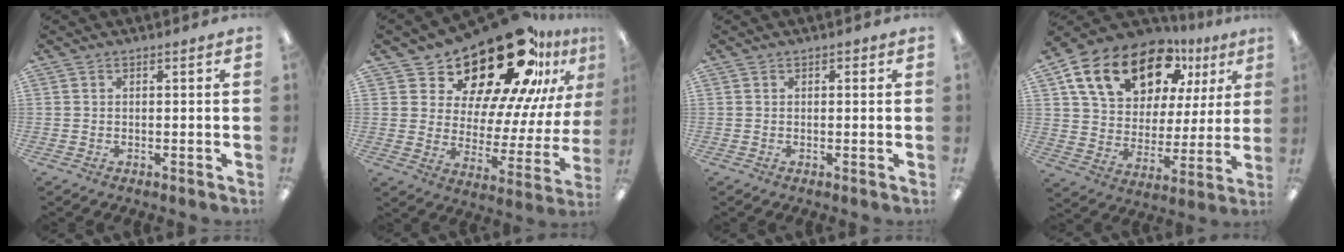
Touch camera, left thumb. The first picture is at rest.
{"total": 27.7, "force": [20.3, 11.6, 14.9], "torque": [-0.225, -0.142, 0.347]}
{"total": 0.9, "force": [0.5, 0.7, 0.3], "torque": [-0.006, 0.005, 0.009]}
{"total": 20.1, "force": [12.4, 11.3, 11.2], "torque": [-0.193, -0.055, 0.223]}